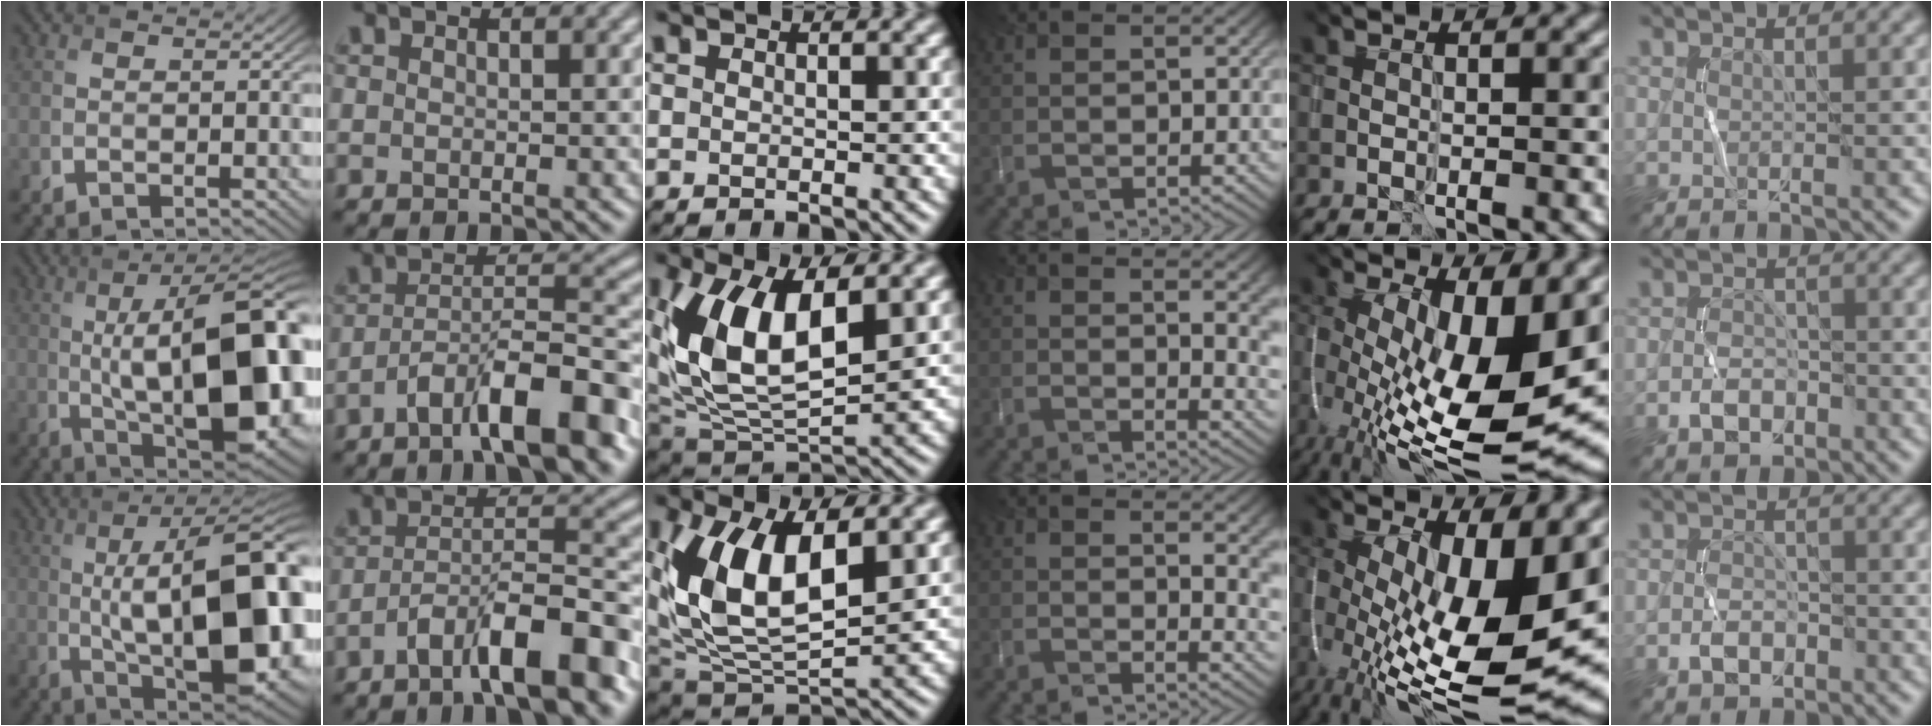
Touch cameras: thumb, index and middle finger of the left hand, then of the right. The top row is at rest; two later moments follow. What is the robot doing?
{"motion": "wrap", "object": "string"}